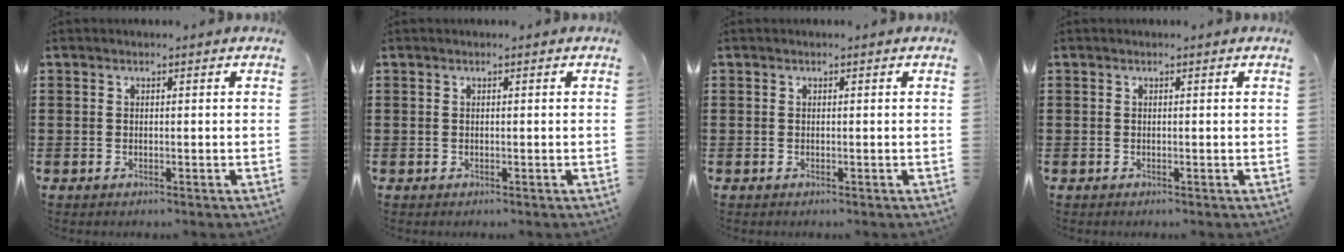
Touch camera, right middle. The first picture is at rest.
{"total": 0.0}
{"total": 0.0}
{"total": 0.0}